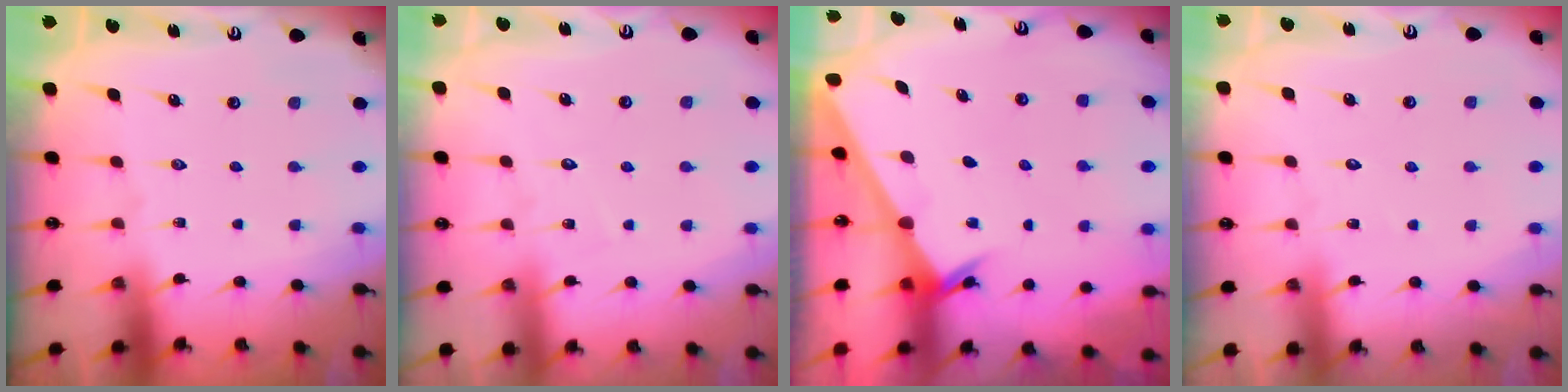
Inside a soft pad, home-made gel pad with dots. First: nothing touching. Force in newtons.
{"total": 3.8, "press": 3.8, "slide": 0.4}
{"total": 2.4, "press": 2.4, "slide": 0.3}
{"total": 3.8, "press": 3.8, "slide": 0.4}